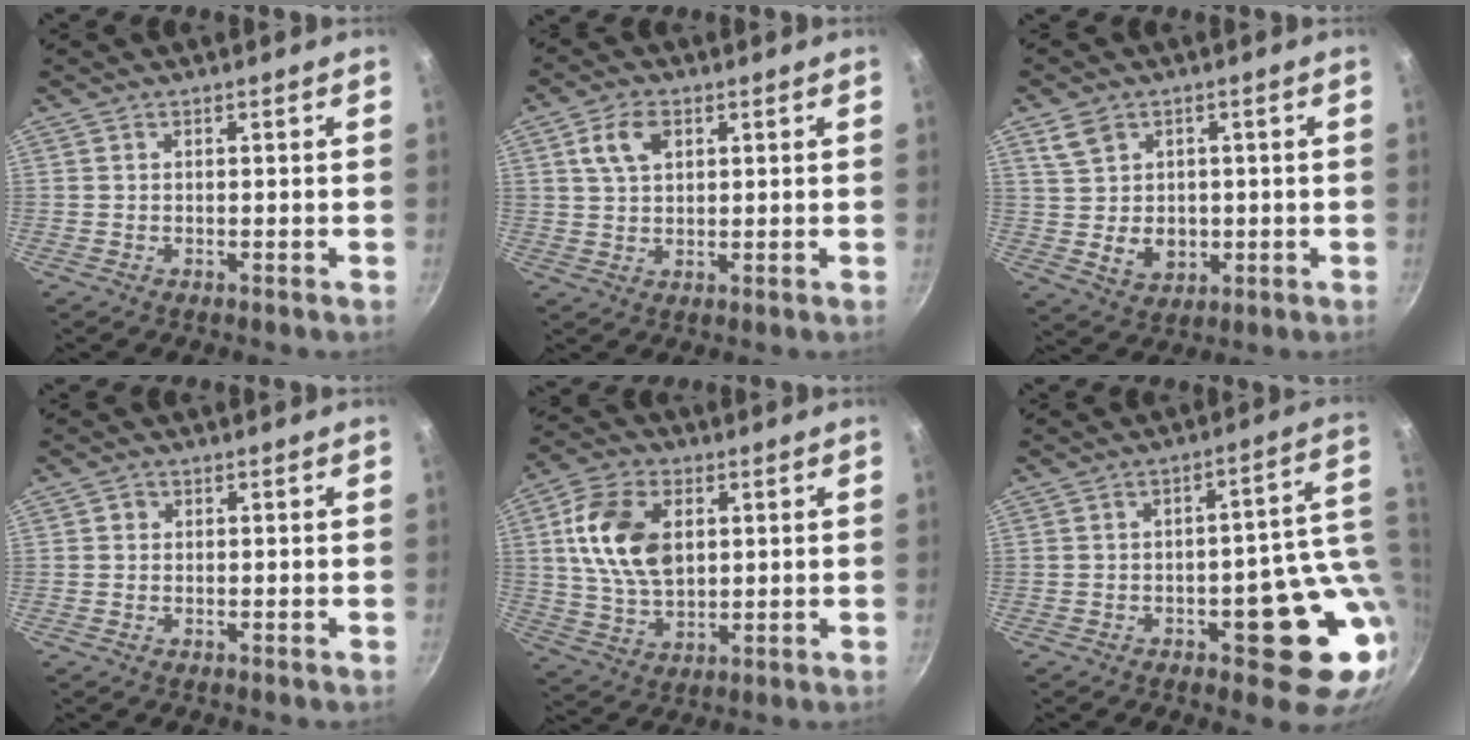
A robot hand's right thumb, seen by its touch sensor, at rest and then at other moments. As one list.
[{"total": 6.2, "force": [2.3, 3.9, 4.1], "torque": [-0.064, 0.001, 0.042]}, {"total": 7.8, "force": [1.3, 6.5, 4.1], "torque": [-0.048, -0.004, 0.036]}, {"total": 1.1, "force": [0.2, 1.0, 0.3], "torque": [-0.001, 0.002, -0.001]}, {"total": 14.2, "force": [2.9, 9.2, 10.4], "torque": [-0.180, -0.004, 0.056]}, {"total": 15.1, "force": [-1.3, 6.6, 13.5], "torque": [-0.116, 0.008, -0.010]}]